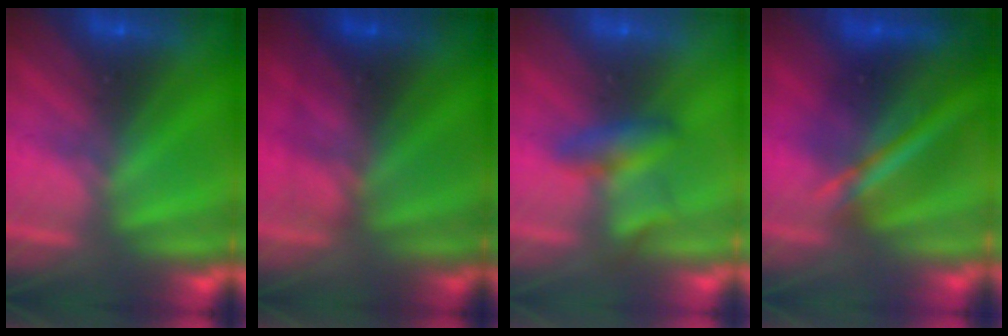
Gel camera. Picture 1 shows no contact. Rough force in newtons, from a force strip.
{"total": 3.4}
{"total": 2.2}
{"total": 9.3}